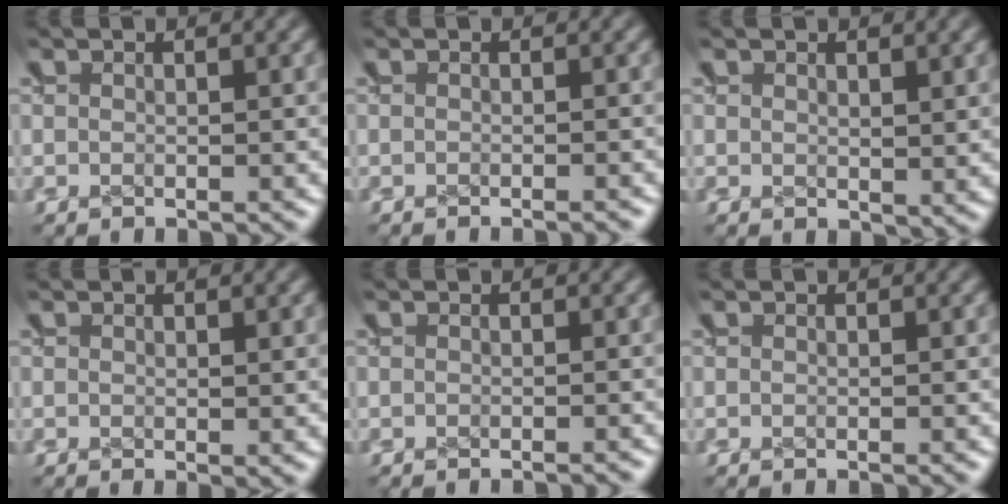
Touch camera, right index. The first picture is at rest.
{"total": 0.6, "force": [-0.6, 0.3, 0.2], "torque": [0.005, 0.002, -0.011]}
{"total": 1.2, "force": [0.6, 0.5, 0.9], "torque": [-0.017, -0.010, 0.015]}
{"total": 0.5, "force": [0.2, 0.0, 0.5], "torque": [-0.006, -0.007, 0.007]}
{"total": 0.7, "force": [-0.6, 0.2, 0.1], "torque": [0.006, 0.003, -0.012]}
{"total": 0.0}